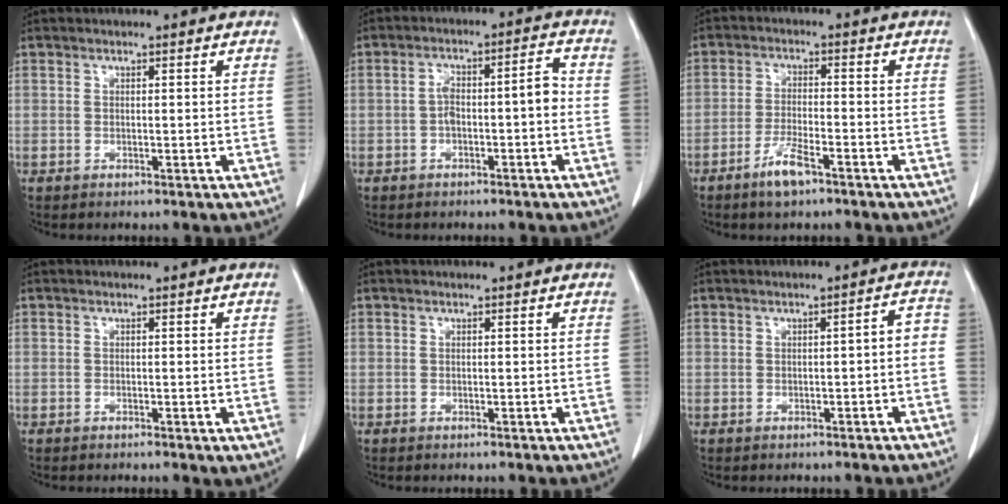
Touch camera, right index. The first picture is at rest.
{"total": 5.9, "force": [-1.1, 1.6, 5.5], "torque": [-0.094, 0.029, -0.017]}
{"total": 4.9, "force": [-3.3, 0.9, 3.5], "torque": [-0.072, -0.003, -0.061]}
{"total": 0.6, "force": [-0.2, 0.2, 0.5], "torque": [-0.010, -0.002, -0.005]}
{"total": 0.0}
{"total": 2.5, "force": [-0.7, 0.7, 2.3], "torque": [-0.024, 0.014, -0.010]}